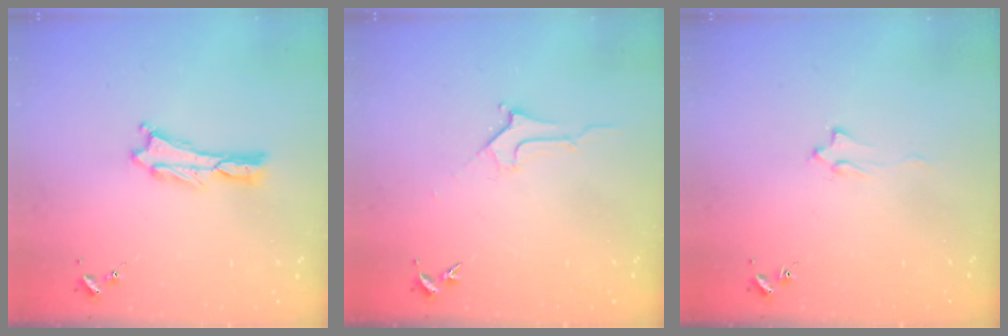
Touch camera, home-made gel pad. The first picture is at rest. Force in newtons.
{"total": 2.8, "press": 2.8, "slide": 0.4}
{"total": 1.6, "press": 1.5, "slide": 0.2}